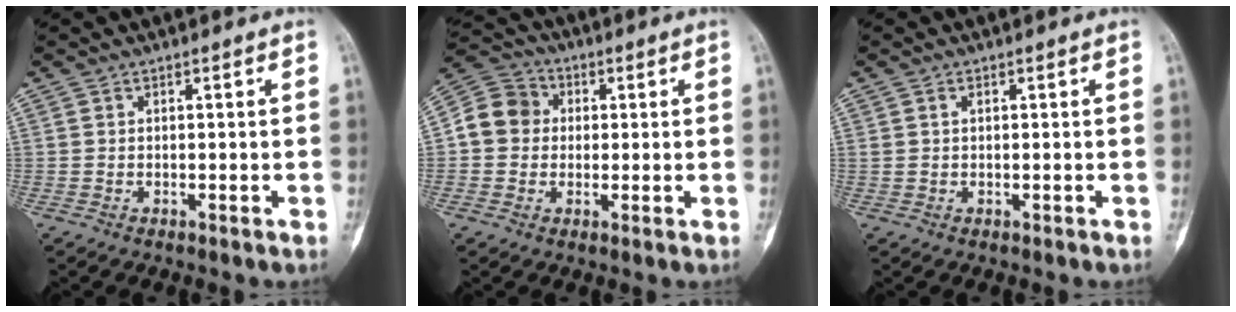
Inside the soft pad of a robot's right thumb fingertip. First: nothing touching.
{"total": 8.4, "force": [0.4, 7.6, 3.6], "torque": [-0.050, 0.021, -0.007]}
{"total": 0.9, "force": [0.4, 0.5, 0.6], "torque": [-0.016, 0.005, 0.010]}